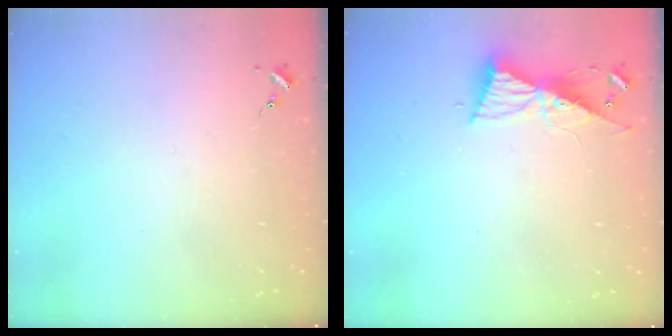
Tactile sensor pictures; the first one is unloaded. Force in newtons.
{"total": 9.1, "press": 9.1, "slide": 0.9}